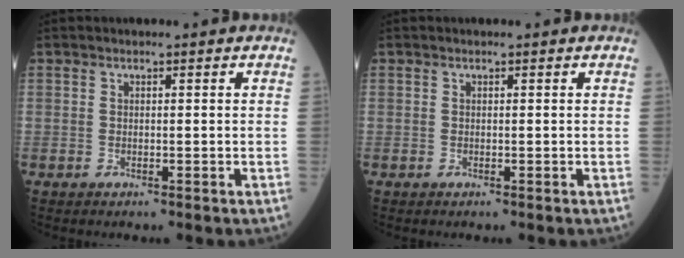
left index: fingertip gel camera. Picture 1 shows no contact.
{"total": 0.0}